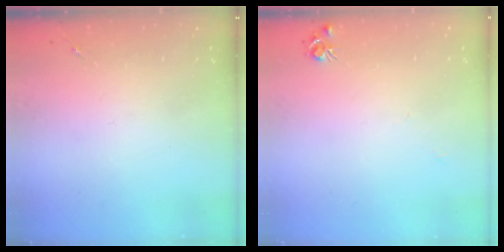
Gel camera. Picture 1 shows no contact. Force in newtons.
{"total": 5.1, "press": 5.0, "slide": 0.7}